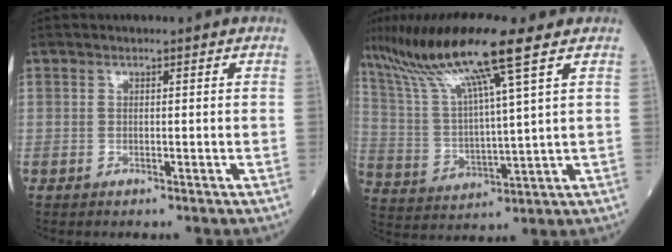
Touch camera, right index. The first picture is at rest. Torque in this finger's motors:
{"motor_torque": [1.02, 1.12, 0.30, 0.20]}